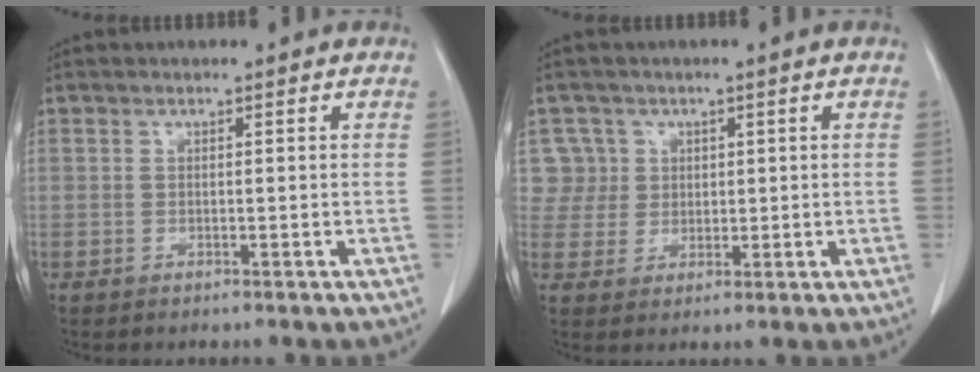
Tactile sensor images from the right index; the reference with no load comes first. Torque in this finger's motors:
{"motor_torque": [-0.40, 0.31, -0.20, -0.02]}